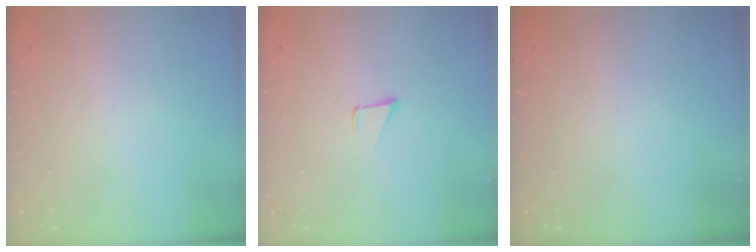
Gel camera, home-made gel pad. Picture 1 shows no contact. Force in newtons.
{"total": 1.5, "press": 1.5, "slide": 0.1}
{"total": 0.0}